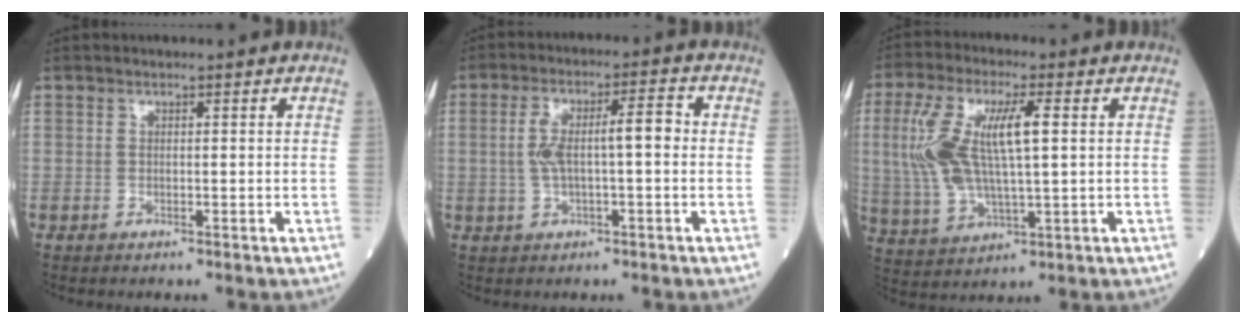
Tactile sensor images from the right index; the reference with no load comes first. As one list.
[{"total": 7.6, "force": [0.1, 1.8, 7.4], "torque": [-0.149, 0.027, 0.004]}, {"total": 13.1, "force": [2.1, 3.7, 12.4], "torque": [-0.274, 0.016, 0.044]}]